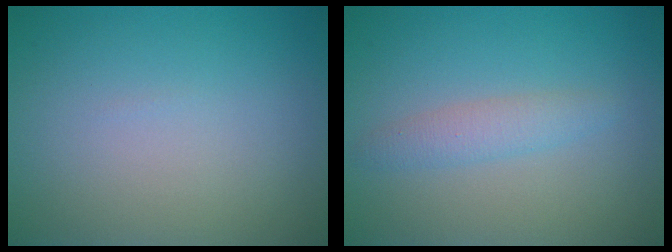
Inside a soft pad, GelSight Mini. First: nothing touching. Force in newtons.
{"total": 1.9, "press": 1.9, "slide": 0.1}